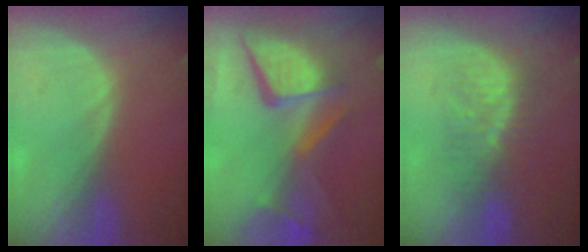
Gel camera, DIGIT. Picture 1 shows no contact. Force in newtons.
{"total": 13.5, "press": 11.0, "slide": 7.8}
{"total": 8.4, "press": 7.8, "slide": 3.0}